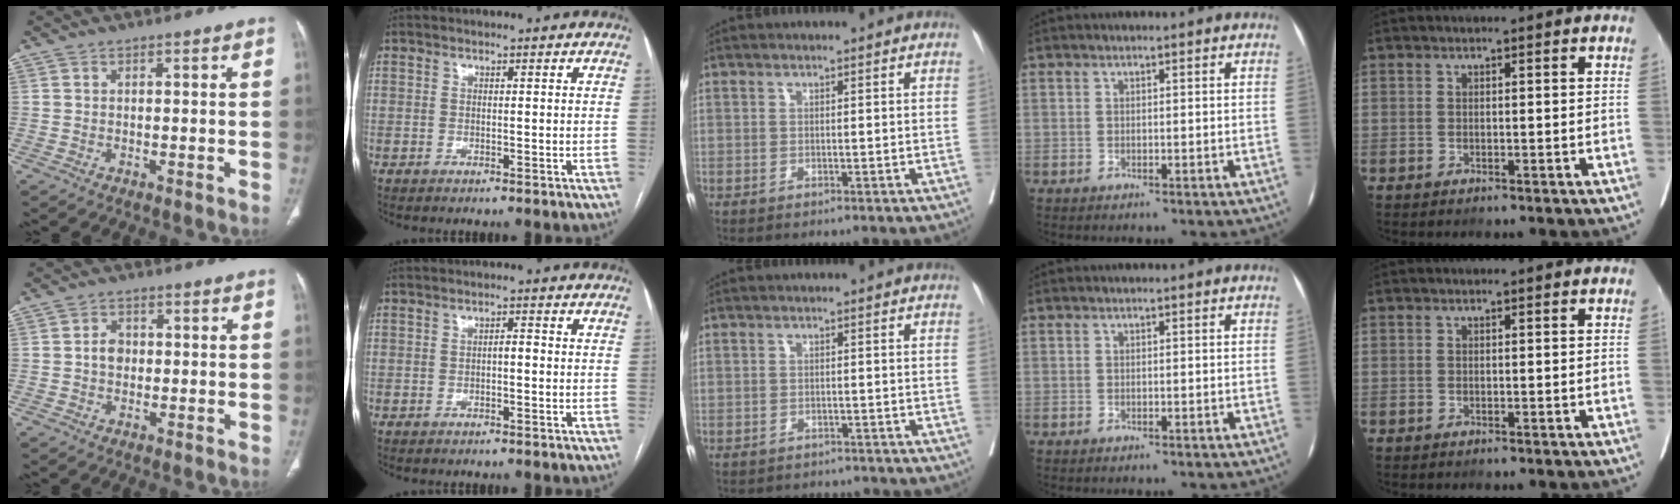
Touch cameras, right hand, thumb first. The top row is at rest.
{"thumb": {"total": 3.1, "force": [-0.1, 2.5, 1.8], "torque": [-0.021, 0.008, -0.007]}, "index": {"total": 1.3, "force": [-0.3, 0.4, 1.2], "torque": [-0.017, 0.004, -0.006]}, "middle": {"total": 4.9, "force": [-4.5, 1.8, -0.1], "torque": [0.007, 0.001, -0.055]}}